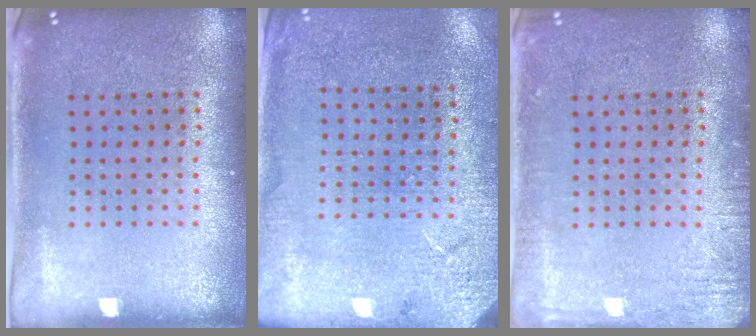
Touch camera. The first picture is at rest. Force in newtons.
{"total": 2.6, "press": 2.5, "slide": 0.7}
{"total": 2.3, "press": 2.2, "slide": 0.3}